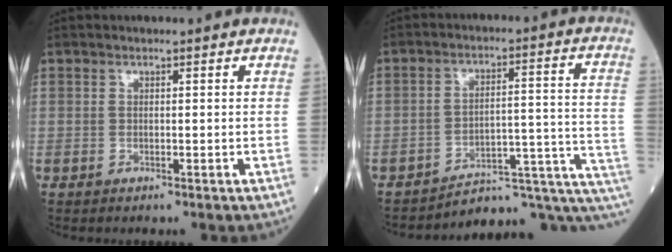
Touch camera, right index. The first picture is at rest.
{"total": 13.5, "force": [-12.5, 2.4, 4.6], "torque": [-0.030, 0.067, -0.163]}